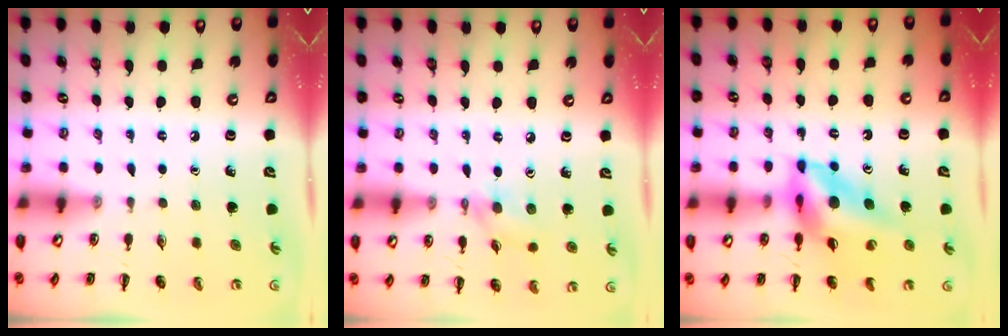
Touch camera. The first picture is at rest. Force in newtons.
{"total": 4.6, "press": 4.5, "slide": 0.8}
{"total": 13.2, "press": 12.5, "slide": 4.3}